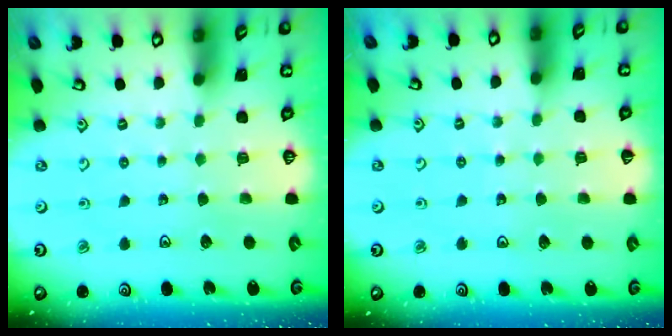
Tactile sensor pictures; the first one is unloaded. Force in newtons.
{"total": 2.8, "press": 2.8, "slide": 0.3}